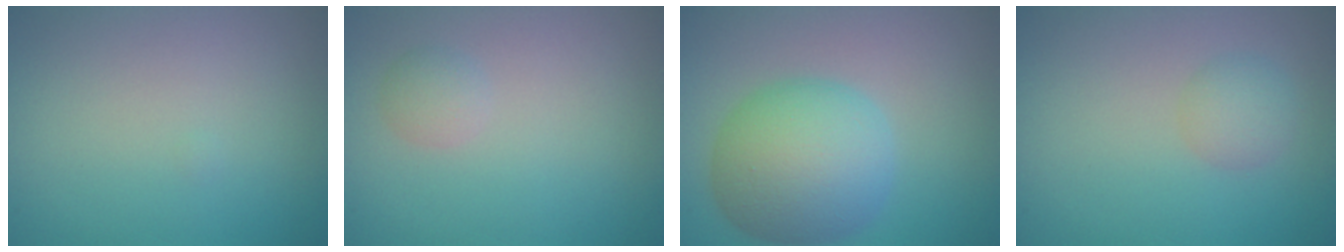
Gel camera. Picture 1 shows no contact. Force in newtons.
{"total": 1.2, "press": 1.1, "slide": 0.1}
{"total": 7.8, "press": 7.8, "slide": 0.1}
{"total": 1.6, "press": 1.6, "slide": 0.2}